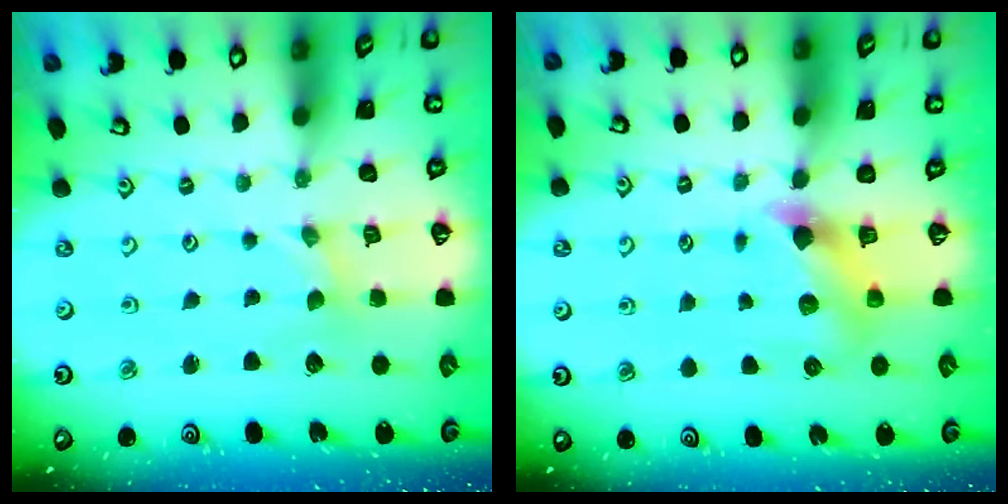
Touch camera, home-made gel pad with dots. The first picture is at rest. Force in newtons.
{"total": 6.1, "press": 6.1, "slide": 0.4}